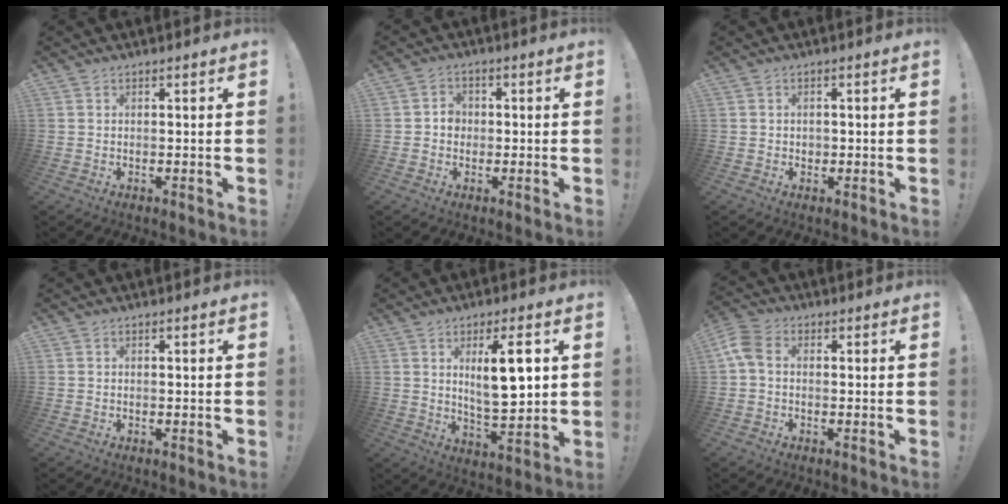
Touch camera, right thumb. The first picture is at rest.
{"total": 4.0, "force": [-0.6, 3.5, 1.8], "torque": [-0.027, 0.007, -0.013]}
{"total": 1.0, "force": [0.2, 0.9, 0.3], "torque": [0.003, -0.001, 0.000]}
{"total": 0.0}
{"total": 12.4, "force": [3.3, 3.6, 11.4], "torque": [-0.169, -0.013, 0.049]}
{"total": 5.8, "force": [0.3, 3.7, 4.4], "torque": [-0.104, 0.006, 0.008]}